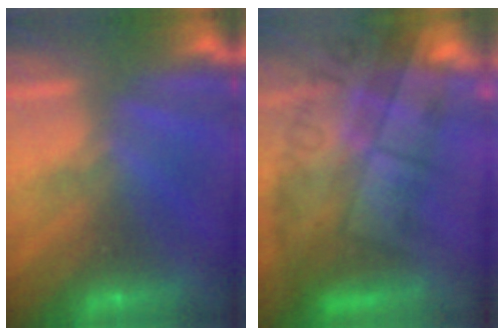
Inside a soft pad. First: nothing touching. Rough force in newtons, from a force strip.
{"total": 11.5}